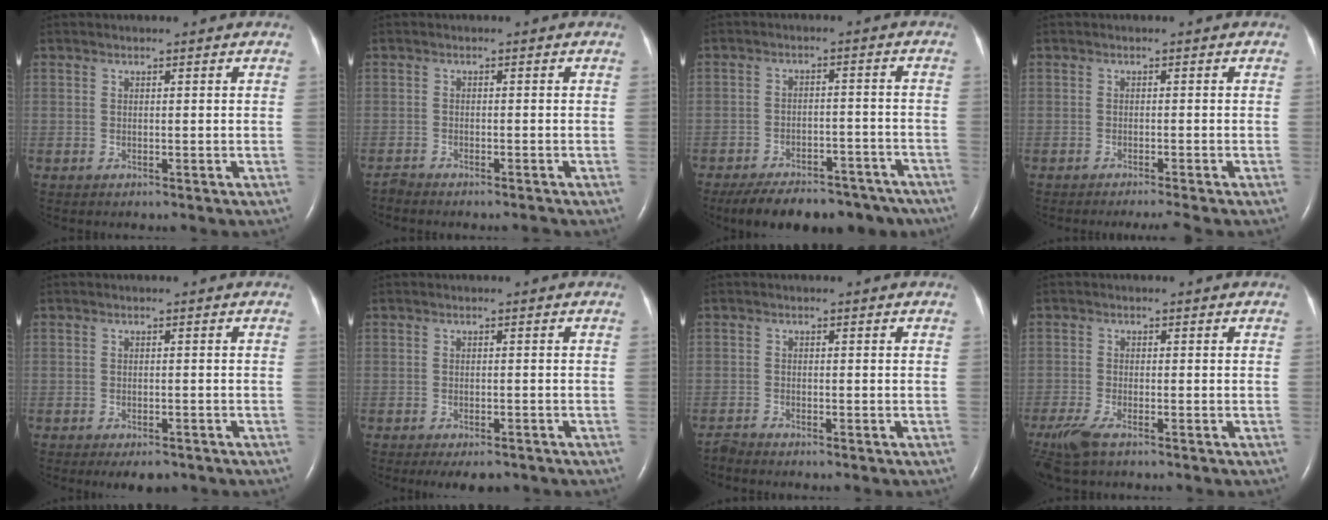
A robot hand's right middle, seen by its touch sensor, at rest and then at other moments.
{"total": 1.7, "force": [-1.7, -0.3, -0.1], "torque": [0.002, -0.009, -0.029]}
{"total": 17.1, "force": [-13.8, 7.3, 6.9], "torque": [-0.105, 0.003, -0.181]}
{"total": 3.3, "force": [-2.8, -0.9, 1.5], "torque": [-0.013, -0.005, -0.040]}
{"total": 3.5, "force": [-2.6, 1.4, 1.9], "torque": [-0.021, -0.004, -0.032]}
{"total": 4.6, "force": [-3.6, 1.7, 2.3], "torque": [-0.025, -0.005, -0.047]}
{"total": 1.3, "force": [-1.3, -0.3, -0.1], "torque": [-0.003, -0.008, -0.025]}
{"total": 5.5, "force": [-3.8, 1.3, 3.7], "torque": [-0.086, -0.017, -0.072]}